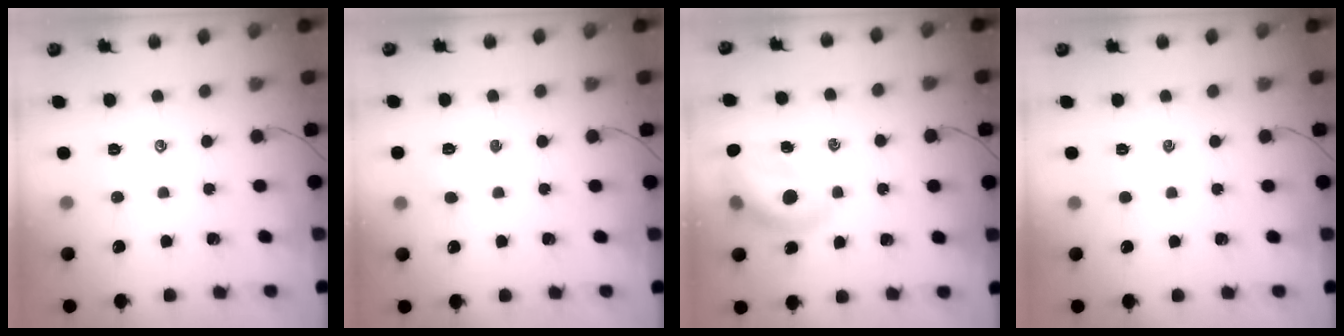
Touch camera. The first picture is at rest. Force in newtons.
{"total": 3.0, "press": 2.9, "slide": 0.8}
{"total": 12.2, "press": 11.8, "slide": 3.3}
{"total": 0.0}